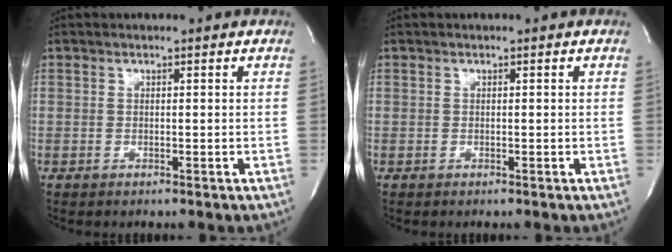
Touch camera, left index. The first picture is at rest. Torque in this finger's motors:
{"motor_torque": [0.02, -0.01, -0.01, -0.01]}